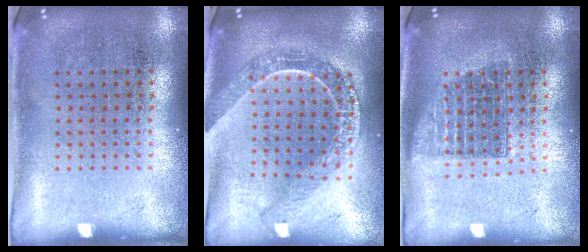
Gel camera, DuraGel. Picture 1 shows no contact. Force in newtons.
{"total": 2.2, "press": 1.8, "slide": 1.2}
{"total": 1.4, "press": 1.1, "slide": 0.8}